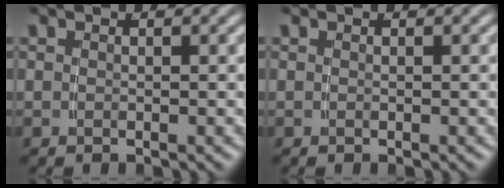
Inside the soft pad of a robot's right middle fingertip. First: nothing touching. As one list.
[{"total": 0.0}]